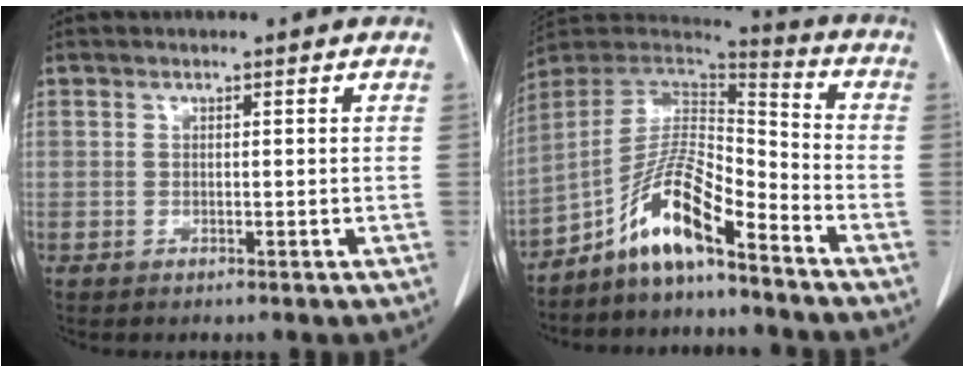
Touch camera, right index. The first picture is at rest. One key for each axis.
{"total": 11.8, "fx": -7.8, "fy": 2.1, "fz": 8.5, "tx": -0.160, "ty": 0.021, "tz": -0.144}